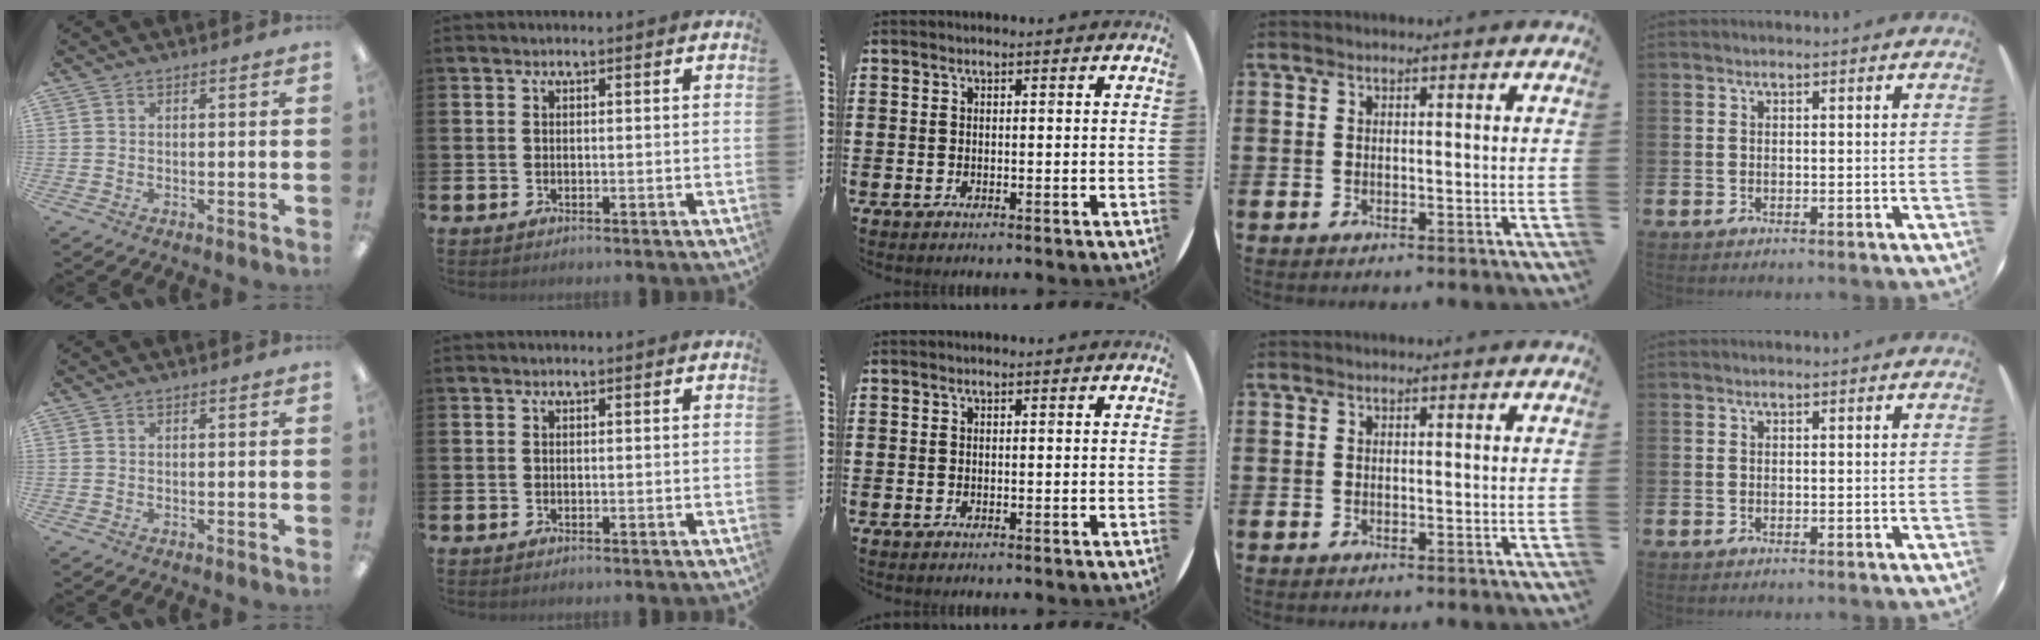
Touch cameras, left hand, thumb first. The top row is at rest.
{}